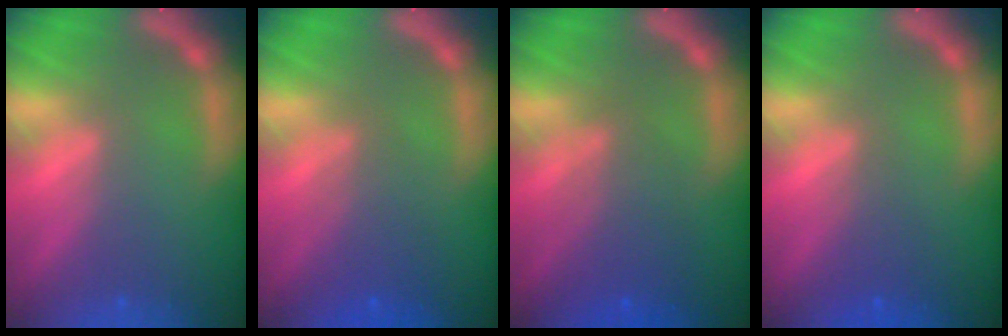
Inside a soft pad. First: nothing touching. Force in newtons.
{"total": 3.6}
{"total": 4.6}
{"total": 2.0}